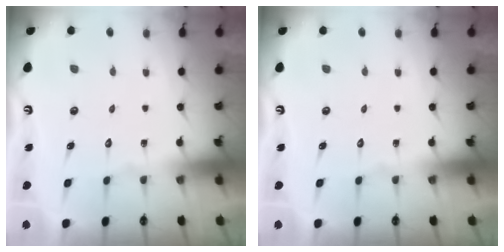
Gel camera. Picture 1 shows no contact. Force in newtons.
{"total": 0.0}